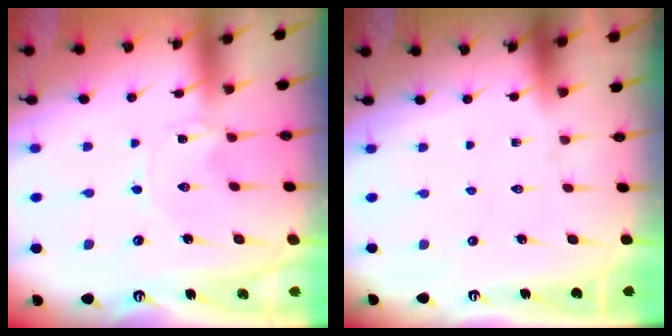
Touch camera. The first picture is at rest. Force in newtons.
{"total": 0.0}